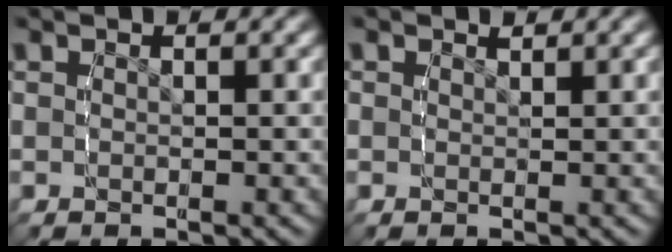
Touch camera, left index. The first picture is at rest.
{"total": 0.8, "force": [0.7, 0.4, 0.2], "torque": [0.003, -0.001, 0.012]}